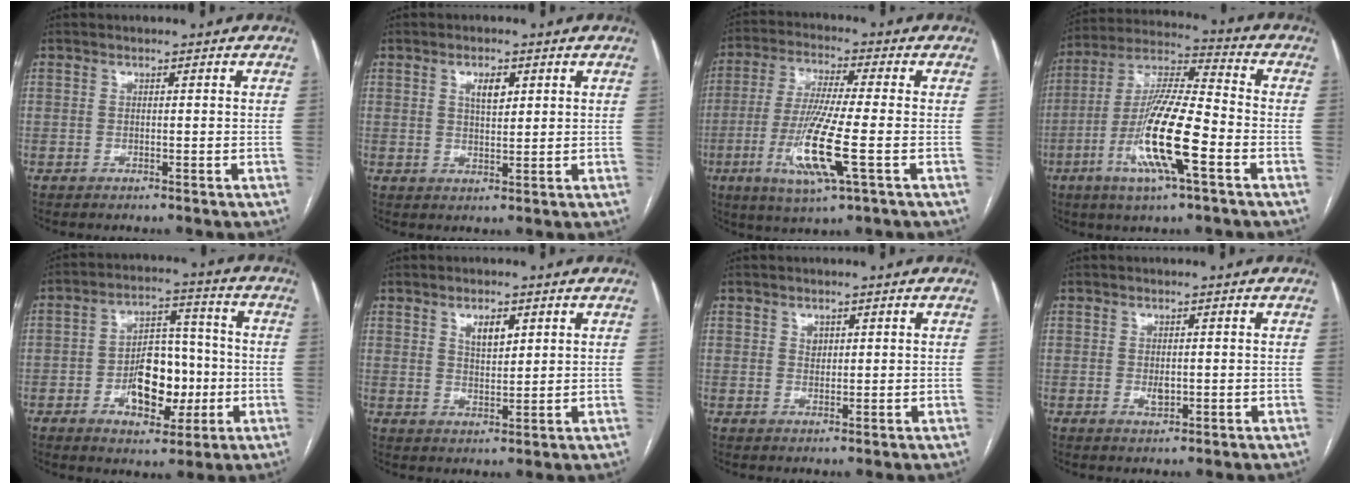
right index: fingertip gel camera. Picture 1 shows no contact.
{"total": 3.4, "force": [1.4, 1.5, 2.8], "torque": [-0.046, 0.001, 0.024]}
{"total": 12.9, "force": [-3.8, 0.5, 12.4], "torque": [-0.255, -0.022, -0.074]}
{"total": 16.1, "force": [-5.5, 1.8, 15.0], "torque": [-0.297, -0.009, -0.103]}
{"total": 11.3, "force": [-2.8, 6.2, 9.1], "torque": [-0.149, 0.025, -0.037]}
{"total": 3.8, "force": [1.8, 1.9, 2.8], "torque": [-0.049, 0.000, 0.034]}
{"total": 1.5, "force": [0.6, 1.2, 0.7], "torque": [-0.010, 0.000, 0.012]}
{"total": 1.8, "force": [-0.3, 1.0, 1.4], "torque": [-0.025, -0.001, -0.002]}